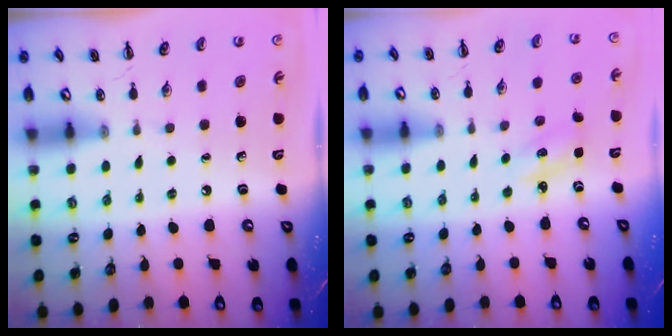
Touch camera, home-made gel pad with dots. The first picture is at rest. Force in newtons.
{"total": 2.8, "press": 2.7, "slide": 0.7}